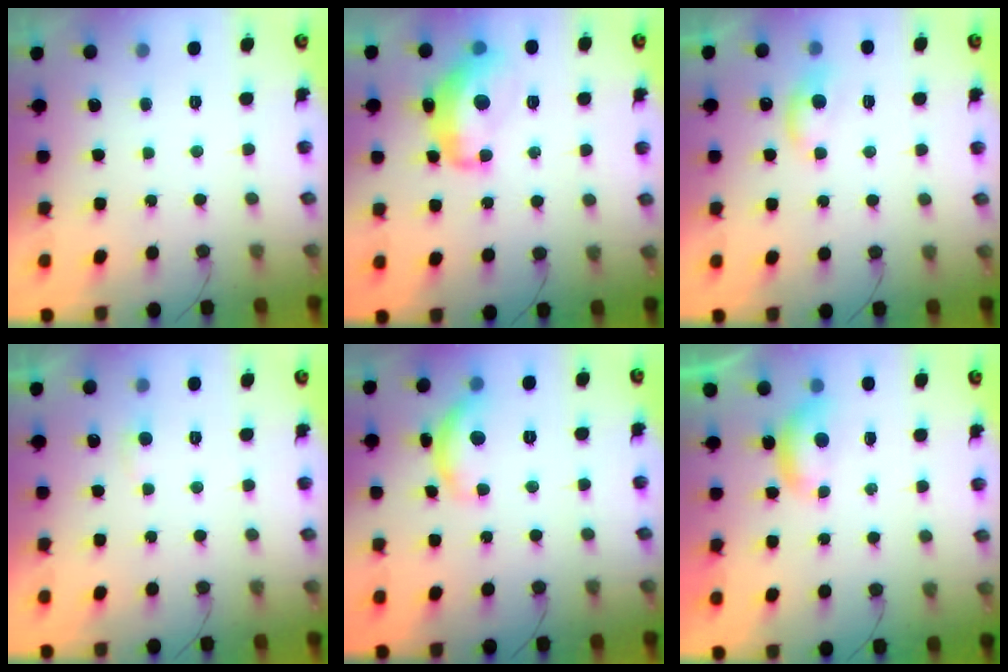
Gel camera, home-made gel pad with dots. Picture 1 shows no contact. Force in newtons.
{"total": 13.7, "press": 13.7, "slide": 0.8}
{"total": 6.3, "press": 6.2, "slide": 0.9}
{"total": 3.4, "press": 3.4, "slide": 0.4}
{"total": 12.0, "press": 12.0, "slide": 0.6}
{"total": 5.0, "press": 5.0, "slide": 0.6}